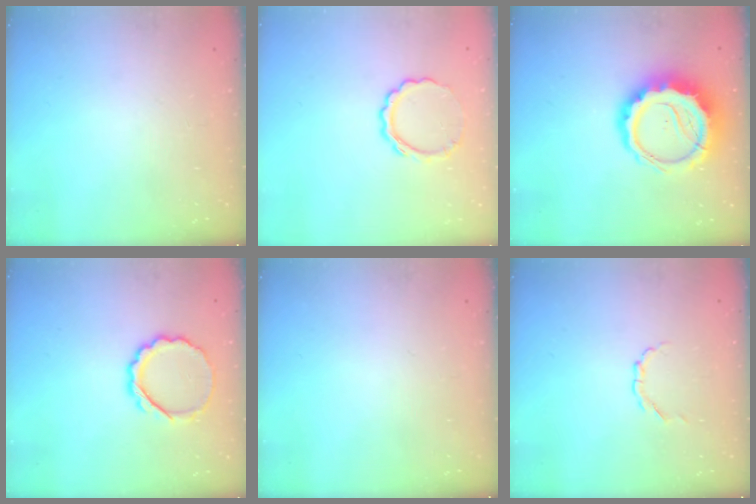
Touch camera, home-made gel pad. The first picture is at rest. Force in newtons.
{"total": 6.6, "press": 6.6, "slide": 0.6}
{"total": 13.6, "press": 13.2, "slide": 3.3}
{"total": 8.7, "press": 8.6, "slide": 1.0}
{"total": 0.0}
{"total": 2.1, "press": 2.0, "slide": 0.6}